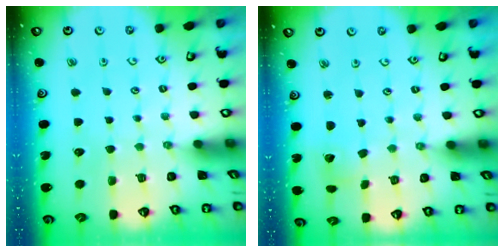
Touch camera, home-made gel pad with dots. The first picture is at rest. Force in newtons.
{"total": 1.8, "press": 1.7, "slide": 0.3}